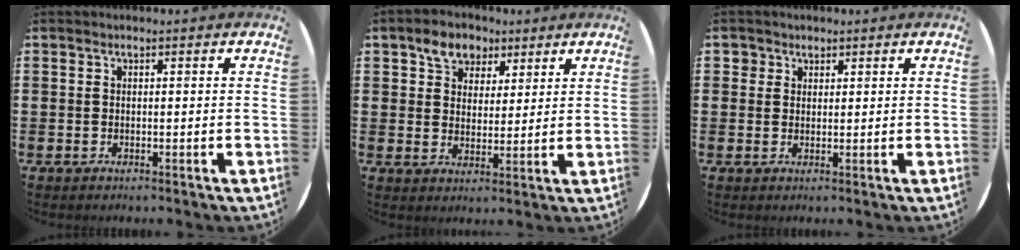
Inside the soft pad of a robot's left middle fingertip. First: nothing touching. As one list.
[{"total": 5.0, "force": [3.5, 3.5, 1.1], "torque": [-0.031, 0.011, 0.063]}, {"total": 1.6, "force": [1.2, 1.0, 0.0], "torque": [0.005, 0.001, 0.023]}]